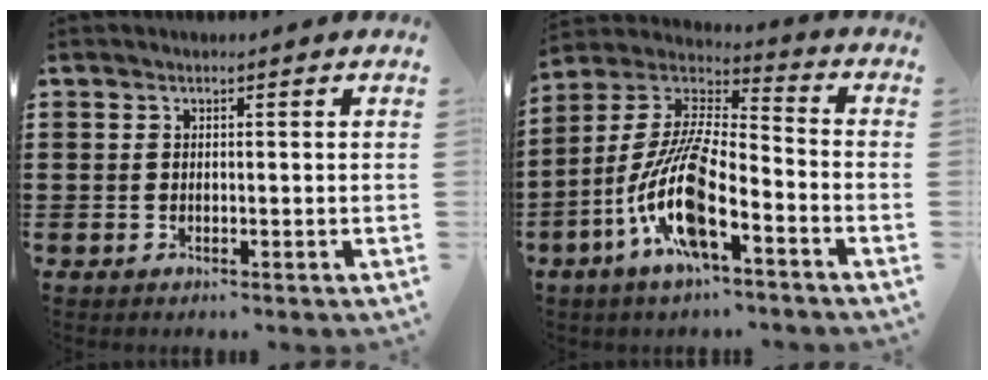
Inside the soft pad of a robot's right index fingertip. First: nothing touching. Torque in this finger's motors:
{"motor_torque": [2.14, 0.00, 1.05, 0.21]}